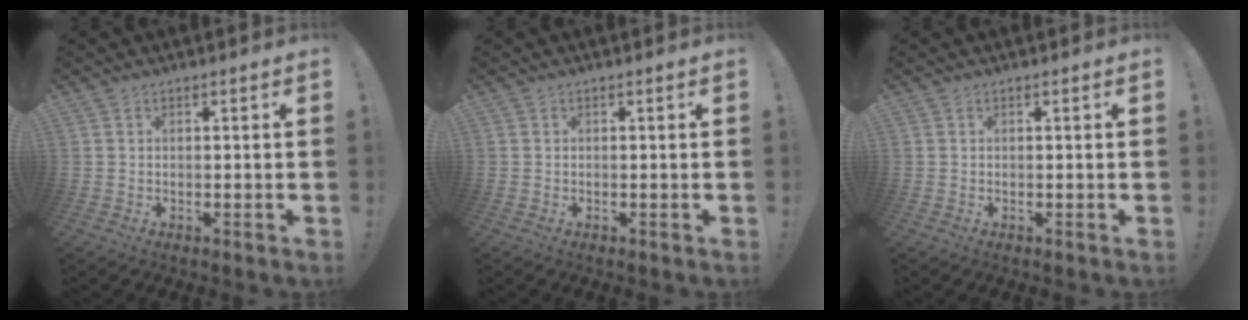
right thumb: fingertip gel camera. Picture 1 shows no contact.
{"total": 0.0}
{"total": 0.0}